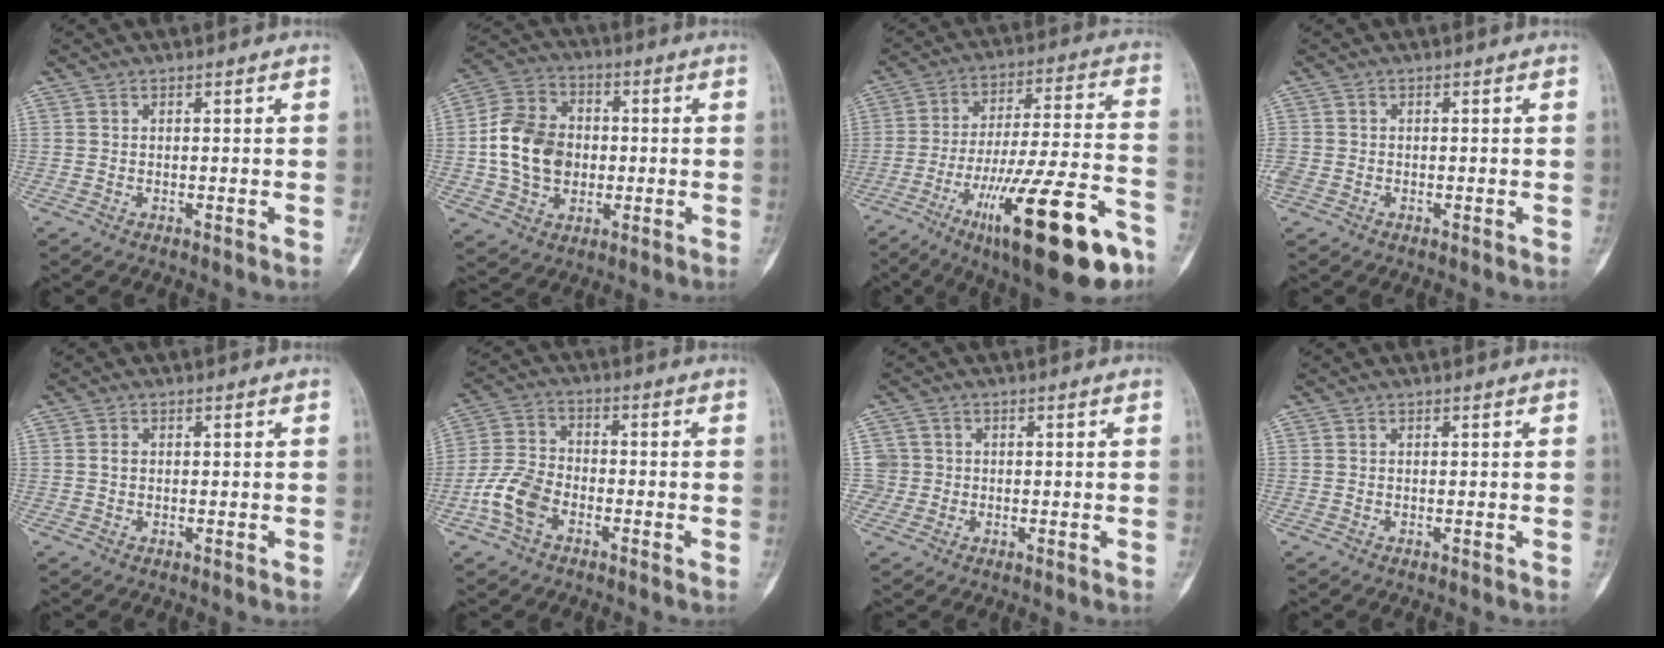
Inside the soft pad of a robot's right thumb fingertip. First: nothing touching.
{"total": 13.9, "force": [-0.7, 10.8, 8.7], "torque": [-0.136, 0.022, -0.017]}
{"total": 25.5, "force": [-13.1, 5.9, 21.0], "torque": [-0.316, 0.051, -0.202]}
{"total": 2.5, "force": [-0.6, 2.0, 1.4], "torque": [-0.045, 0.003, -0.011]}
{"total": 0.9, "force": [0.1, 0.7, 0.6], "torque": [-0.007, 0.001, 0.001]}
{"total": 8.5, "force": [-3.8, 5.4, 5.4], "torque": [-0.109, 0.025, -0.079]}
{"total": 3.2, "force": [-0.1, 3.2, -0.2], "torque": [0.028, 0.008, -0.006]}
{"total": 0.0}